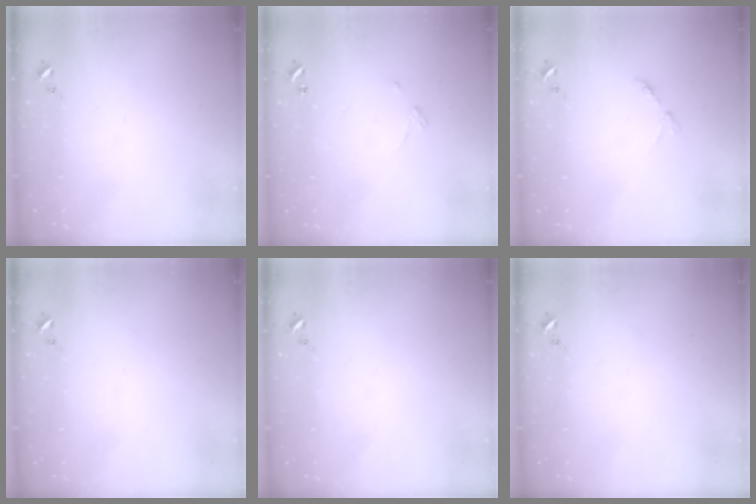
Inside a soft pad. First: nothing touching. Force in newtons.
{"total": 2.4, "press": 2.4, "slide": 0.2}
{"total": 2.8, "press": 2.8, "slide": 0.5}
{"total": 0.0}
{"total": 0.0}
{"total": 0.0}